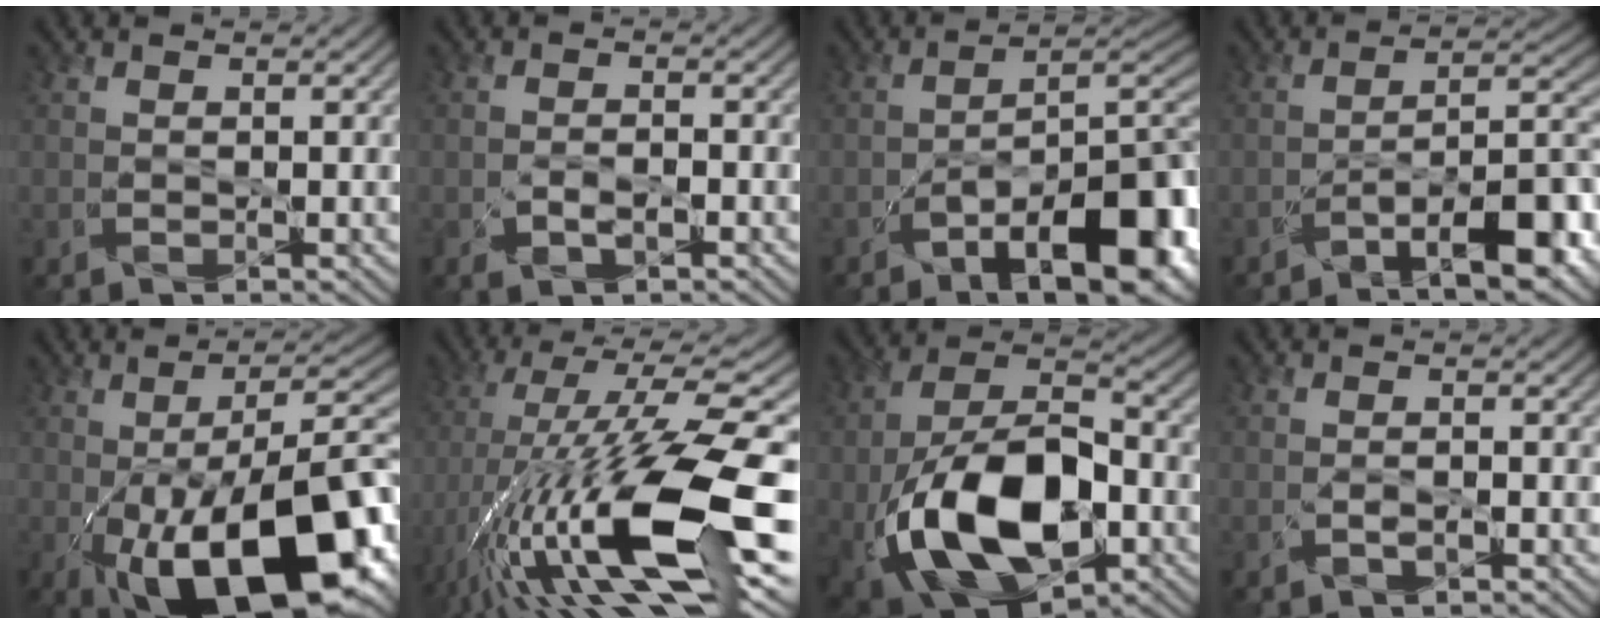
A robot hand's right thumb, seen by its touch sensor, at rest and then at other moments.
{"total": 2.3, "force": [-1.3, 1.0, 1.7], "torque": [-0.035, -0.003, -0.023]}
{"total": 14.8, "force": [-7.4, 5.8, 11.4], "torque": [-0.139, -0.011, -0.113]}
{"total": 12.1, "force": [-8.0, 3.0, 8.6], "torque": [-0.119, 0.009, -0.132]}
{"total": 20.1, "force": [-7.0, 7.8, 17.1], "torque": [-0.240, -0.018, -0.105]}
{"total": 17.6, "force": [-3.5, 5.4, 16.4], "torque": [-0.308, 0.018, -0.070]}
{"total": 17.8, "force": [-5.9, 10.1, 13.4], "torque": [-0.255, -0.021, -0.109]}
{"total": 1.2, "force": [-0.8, 0.5, 0.9], "torque": [-0.018, 0.001, -0.014]}